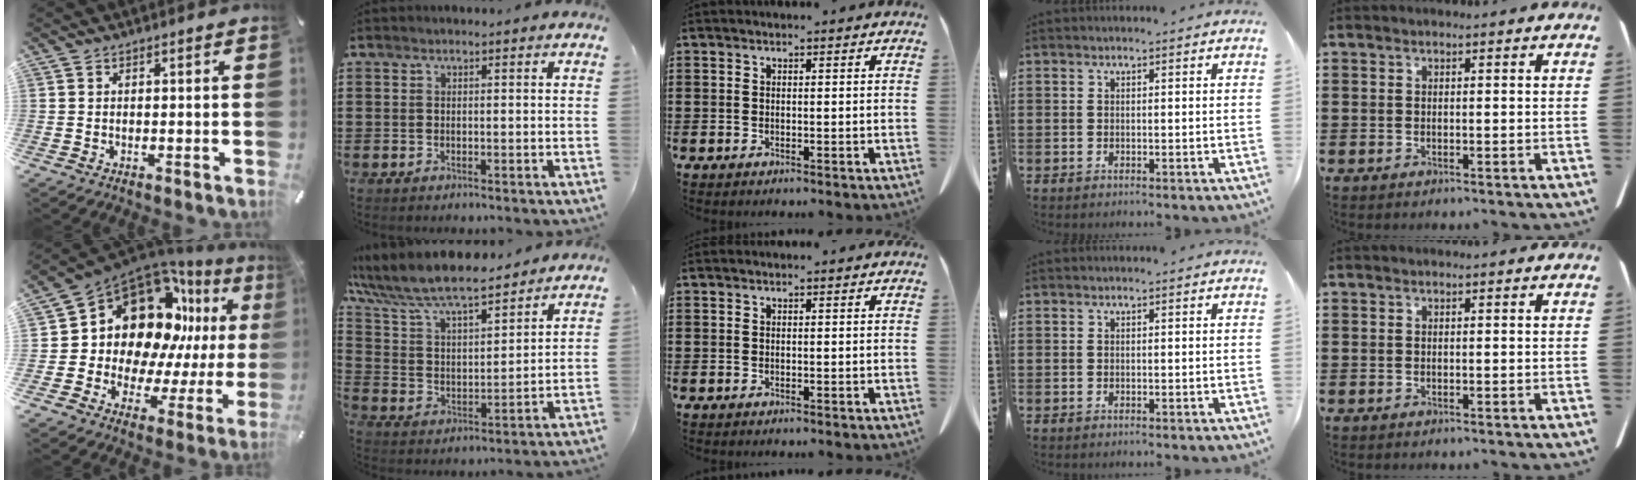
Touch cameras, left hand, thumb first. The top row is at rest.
{"thumb": {"total": 18.0, "force": [8.8, 12.4, 9.6], "torque": [-0.160, -0.092, 0.161]}, "index": {"total": 8.7, "force": [7.8, 1.7, 3.6], "torque": [-0.103, -0.042, 0.133]}}